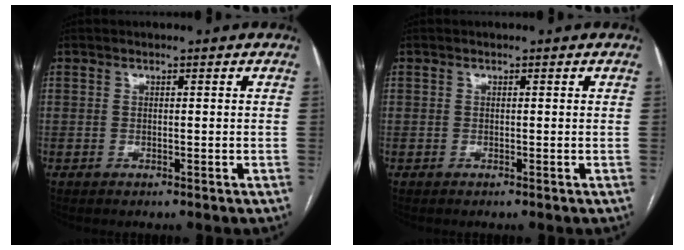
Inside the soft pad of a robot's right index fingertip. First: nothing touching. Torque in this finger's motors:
{"motor_torque": [-0.04, 0.07, -0.52, -0.10]}